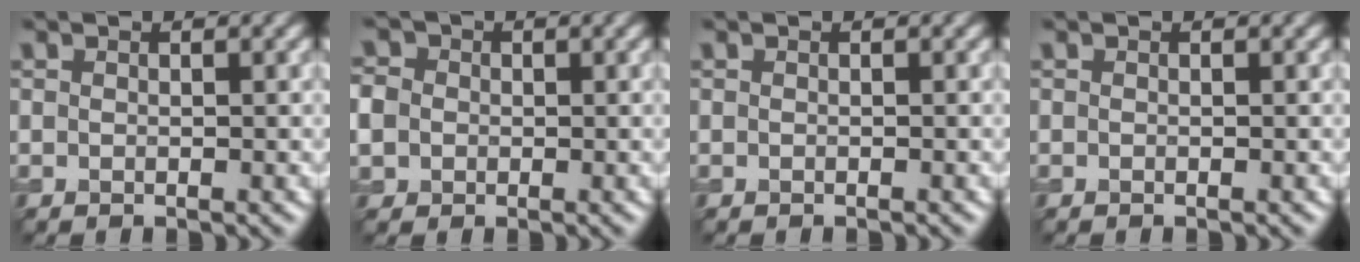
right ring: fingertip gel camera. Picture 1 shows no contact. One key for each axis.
{"total": 4.4, "fx": 0.3, "fy": 4.0, "fz": 1.8, "tx": -0.040, "ty": 0.022, "tz": -0.020}
{"total": 0.0}
{"total": 0.0}